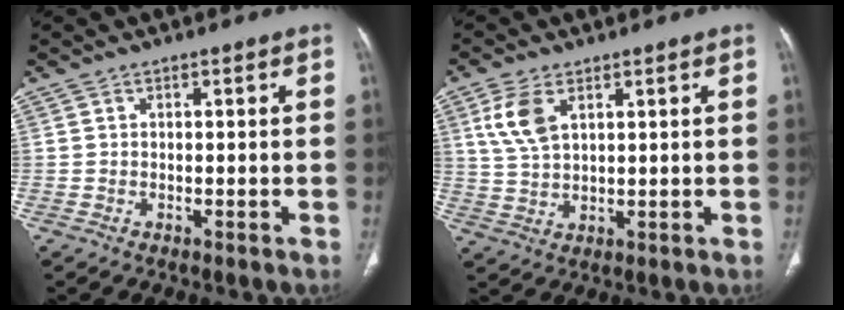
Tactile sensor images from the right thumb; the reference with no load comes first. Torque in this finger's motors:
{"motor_torque": [-0.25, 0.30, 0.03, -0.03, 0.04]}